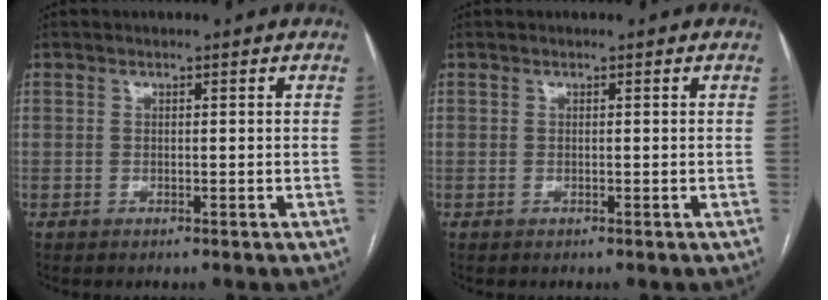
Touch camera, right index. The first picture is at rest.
{"total": 0.0}